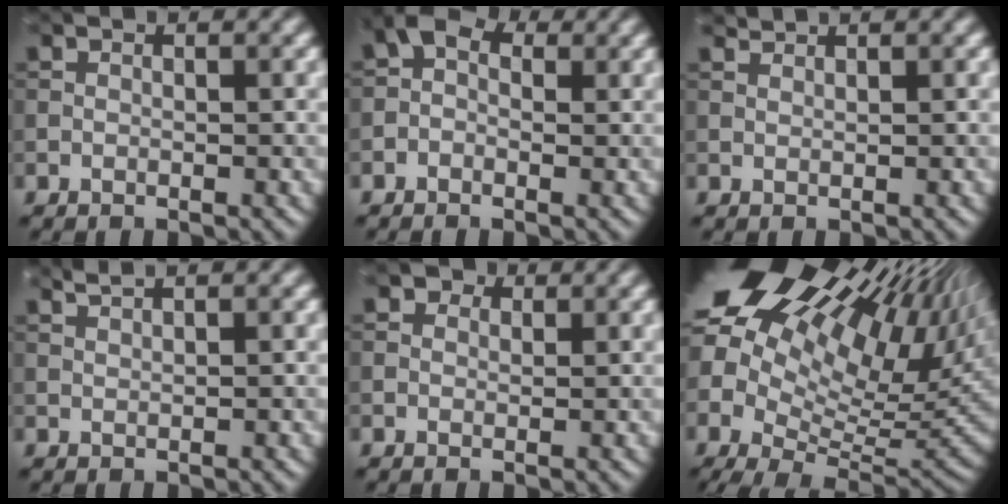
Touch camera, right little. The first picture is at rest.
{"total": 3.1, "force": [0.6, 2.3, 2.0], "torque": [-0.034, 0.015, -0.014]}
{"total": 0.9, "force": [0.8, 0.0, 0.2], "torque": [-0.003, 0.001, 0.018]}
{"total": 1.5, "force": [1.2, 0.3, 0.9], "torque": [-0.016, 0.003, 0.020]}
{"total": 1.8, "force": [1.1, 1.2, 0.8], "torque": [-0.012, -0.005, 0.010]}
{"total": 20.4, "force": [6.9, 11.0, 15.6], "torque": [-0.262, 0.028, 0.152]}